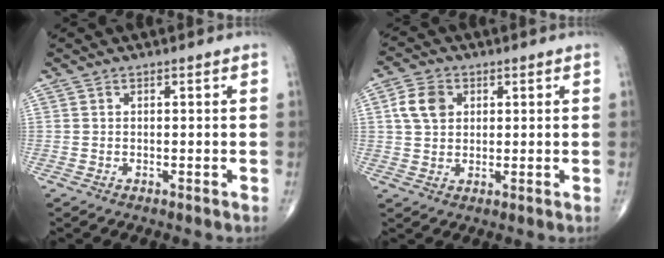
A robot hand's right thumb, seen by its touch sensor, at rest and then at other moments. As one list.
[{"total": 6.0, "force": [1.6, 4.5, 3.6], "torque": [-0.058, 0.001, 0.028]}]